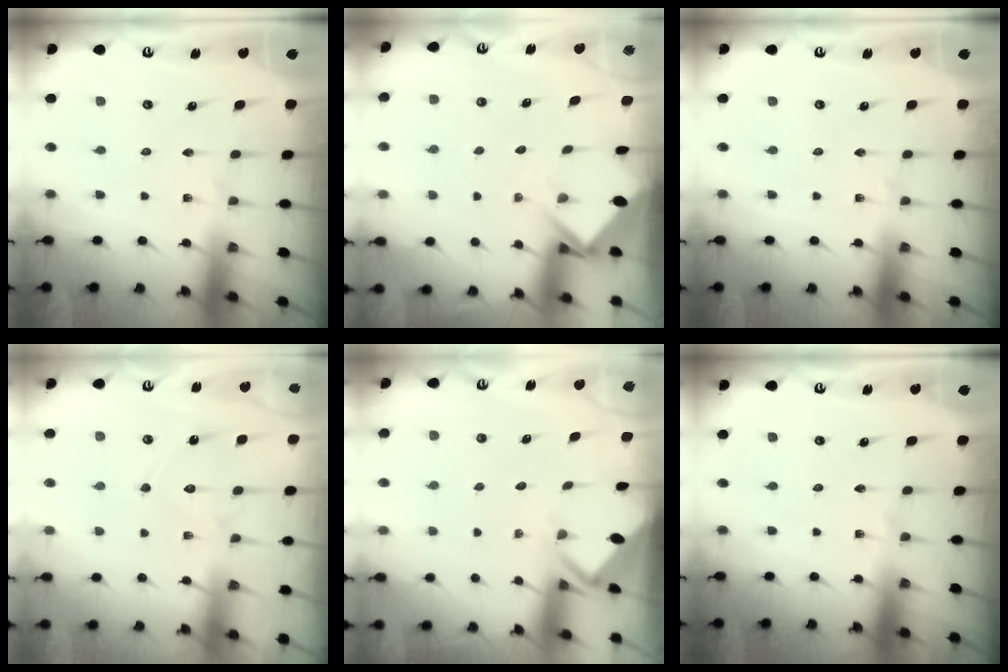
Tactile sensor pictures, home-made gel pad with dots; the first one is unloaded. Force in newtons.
{"total": 4.0, "press": 4.0, "slide": 0.2}
{"total": 0.0}
{"total": 10.8, "press": 10.8, "slide": 0.9}
{"total": 2.9, "press": 2.9, "slide": 0.2}
{"total": 0.0}